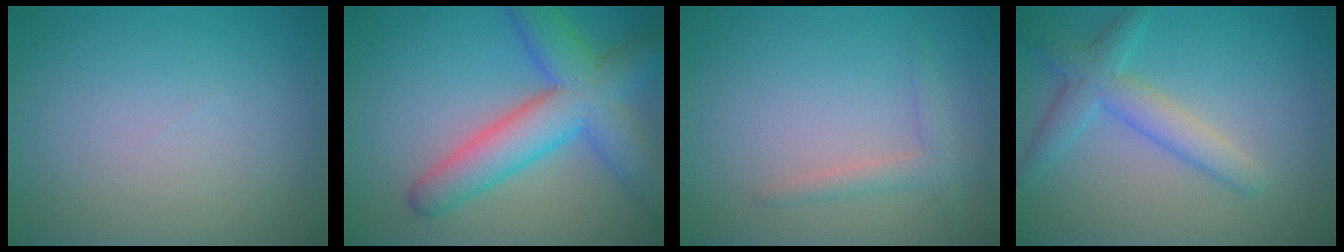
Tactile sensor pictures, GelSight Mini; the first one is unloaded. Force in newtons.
{"total": 8.3, "press": 8.3, "slide": 0.3}
{"total": 1.6, "press": 1.6, "slide": 0.0}
{"total": 3.7, "press": 3.7, "slide": 0.1}